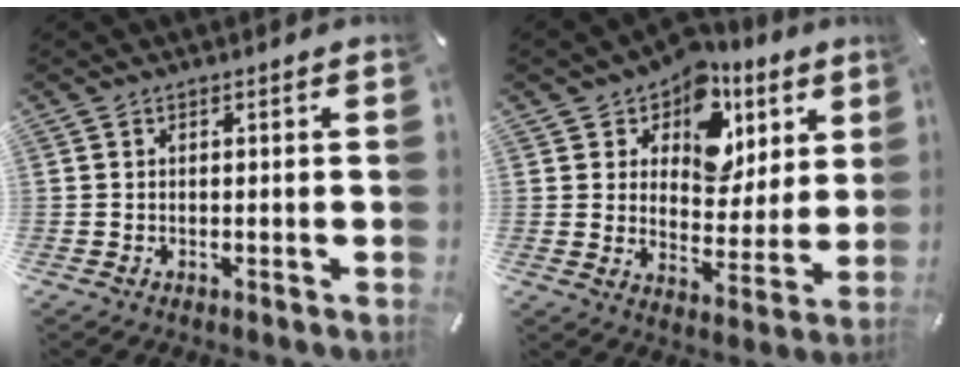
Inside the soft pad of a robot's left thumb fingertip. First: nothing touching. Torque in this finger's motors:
{"motor_torque": [1.68, 1.71, 1.41, -1.36, 0.35]}